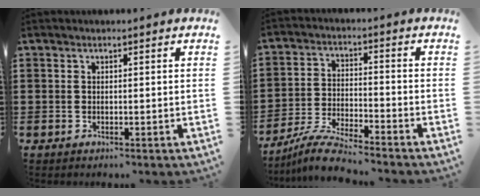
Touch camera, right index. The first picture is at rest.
{"total": 6.5, "force": [-6.2, 0.1, 2.1], "torque": [-0.050, 0.000, -0.121]}